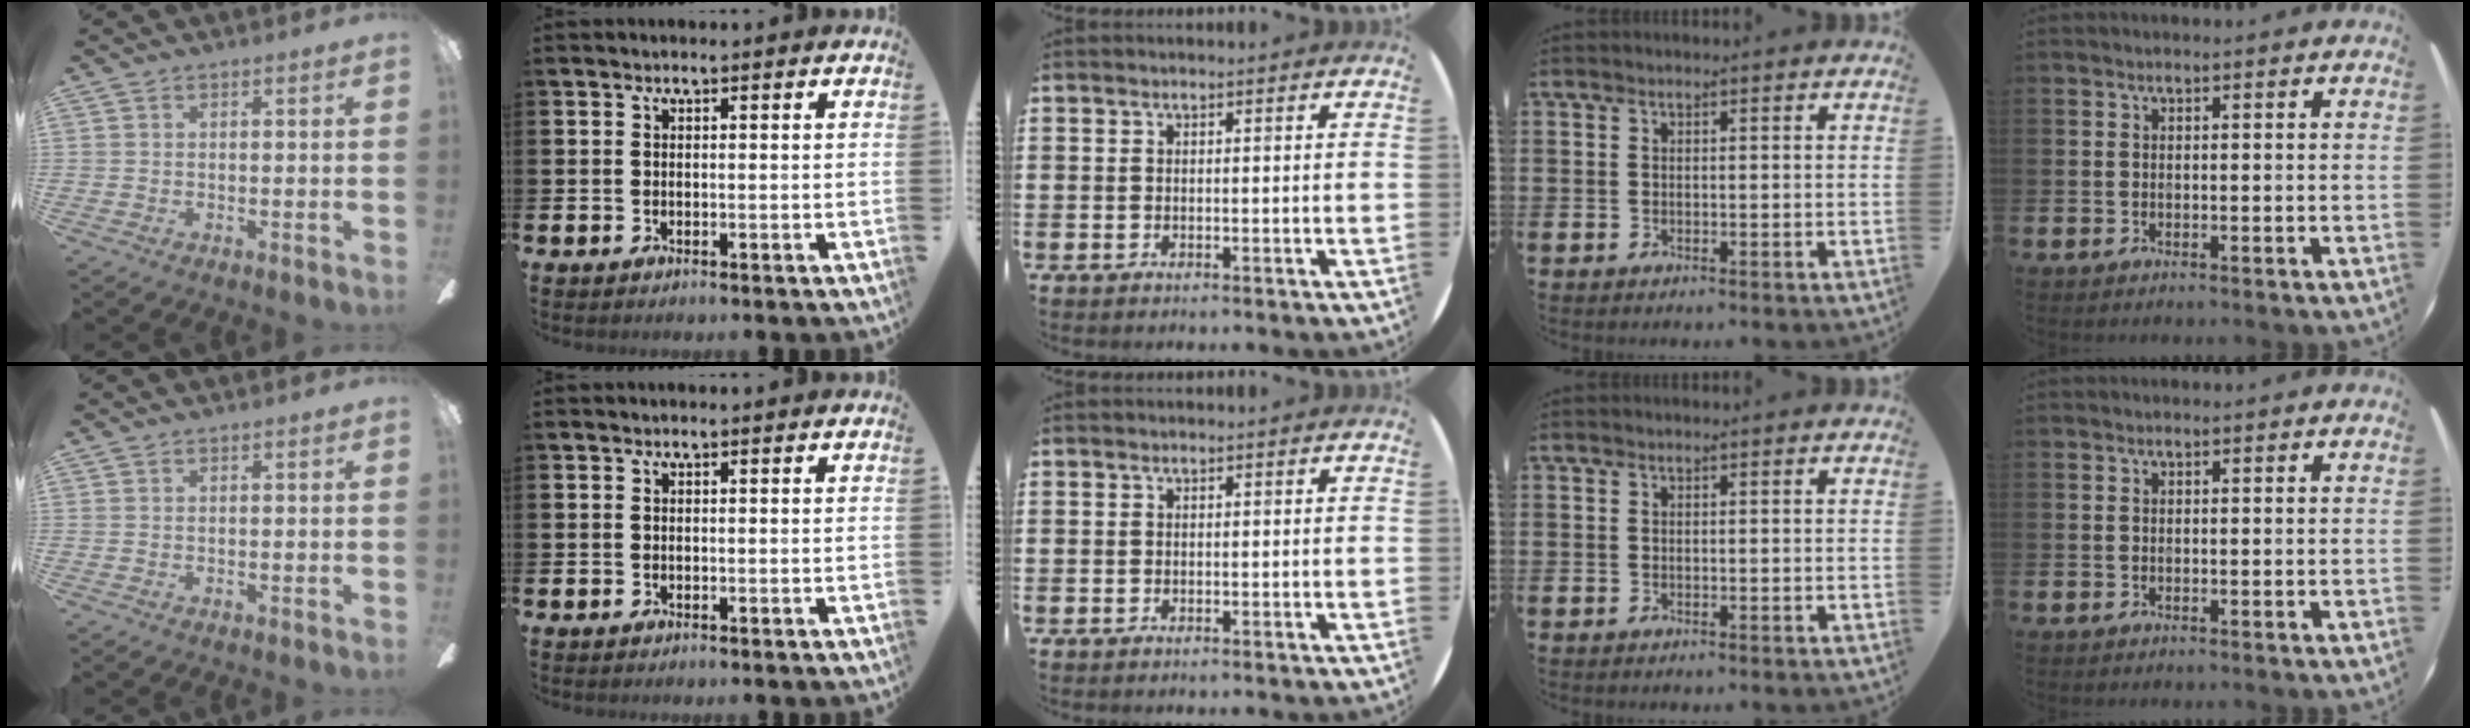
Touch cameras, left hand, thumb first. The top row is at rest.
{}